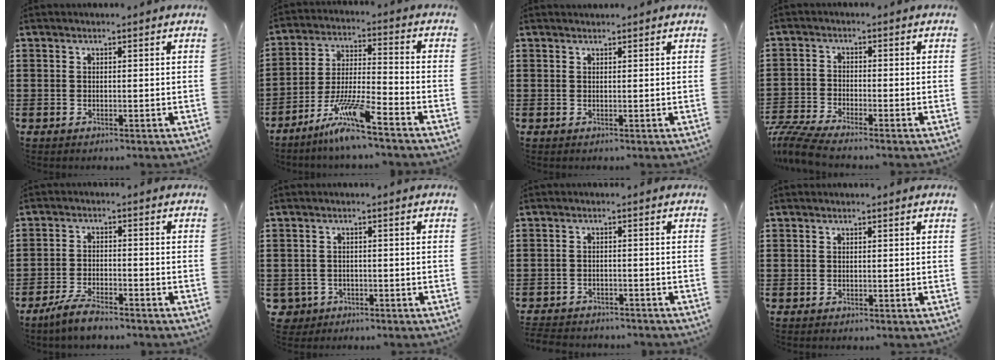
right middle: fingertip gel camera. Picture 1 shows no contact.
{"total": 9.6, "force": [-7.5, -0.1, 6.1], "torque": [-0.127, -0.011, -0.148]}
{"total": 0.6, "force": [0.6, 0.0, -0.1], "torque": [-0.001, -0.002, 0.011]}
{"total": 4.5, "force": [-4.2, 0.1, 1.8], "torque": [-0.066, -0.022, -0.092]}
{"total": 4.2, "force": [-3.7, 0.6, 1.9], "torque": [-0.048, -0.001, -0.075]}
{"total": 2.0, "force": [-1.5, 1.3, 0.1], "torque": [-0.017, -0.001, -0.037]}
{"total": 2.7, "force": [-2.6, 0.4, -0.1], "torque": [-0.005, -0.001, -0.058]}
{"total": 0.0}